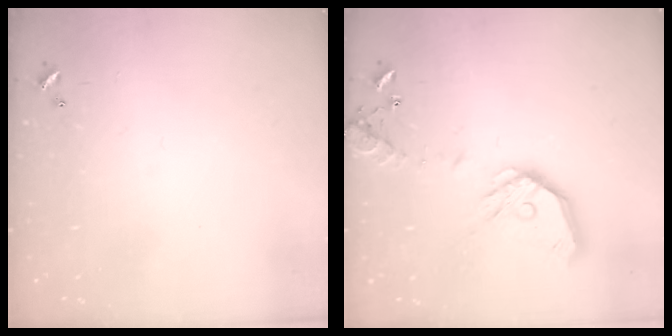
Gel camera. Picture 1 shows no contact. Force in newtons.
{"total": 15.7, "press": 15.4, "slide": 2.5}